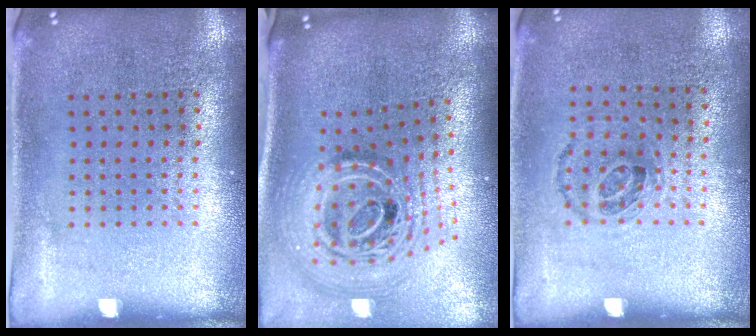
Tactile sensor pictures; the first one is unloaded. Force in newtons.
{"total": 3.0, "press": 2.1, "slide": 2.3}
{"total": 1.0, "press": 0.7, "slide": 0.7}